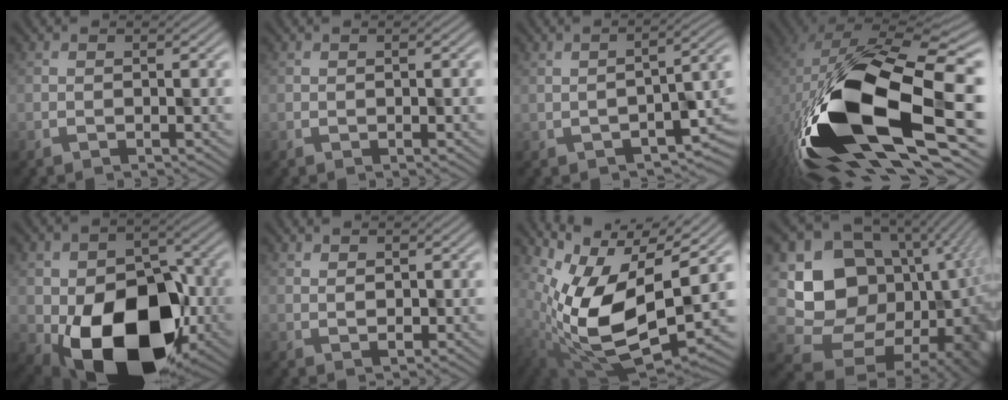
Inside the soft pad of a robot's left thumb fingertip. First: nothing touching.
{"total": 0.0}
{"total": 3.2, "force": [-0.7, 1.2, 2.9], "torque": [-0.039, -0.008, -0.008]}
{"total": 19.1, "force": [-3.4, 10.1, 15.9], "torque": [-0.332, -0.052, -0.043]}
{"total": 16.2, "force": [-4.1, 11.3, 10.9], "torque": [-0.173, -0.044, -0.067]}
{"total": 2.0, "force": [2.0, 0.2, 0.2], "torque": [-0.006, -0.004, 0.037]}
{"total": 12.4, "force": [3.3, 5.6, 10.5], "torque": [-0.220, -0.028, 0.065]}
{"total": 17.4, "force": [1.4, 14.5, 9.6], "torque": [-0.155, -0.055, 0.080]}